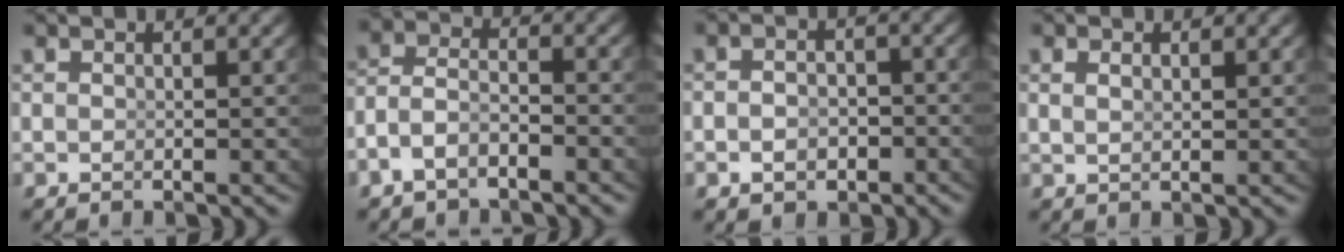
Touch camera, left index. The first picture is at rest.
{"total": 4.2, "force": [-2.3, 2.9, 2.0], "torque": [-0.056, -0.023, -0.034]}
{"total": 2.5, "force": [-1.5, 1.6, 1.1], "torque": [-0.013, -0.008, -0.025]}
{"total": 0.8, "force": [0.4, -0.3, 0.6], "torque": [-0.009, -0.010, 0.018]}